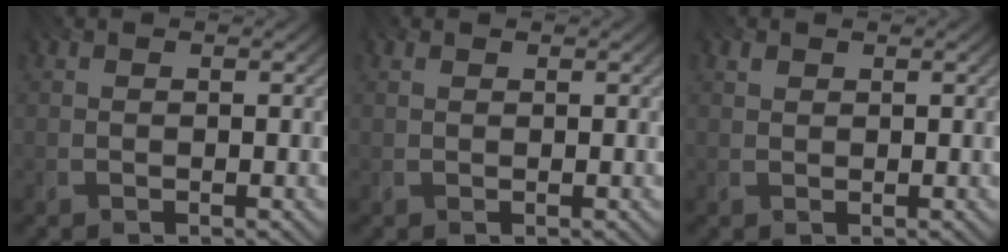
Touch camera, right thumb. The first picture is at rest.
{"total": 0.8, "force": [0.6, 0.5, 0.4], "torque": [-0.009, 0.000, 0.010]}
{"total": 0.7, "force": [0.4, 0.5, 0.3], "torque": [-0.005, -0.002, 0.010]}